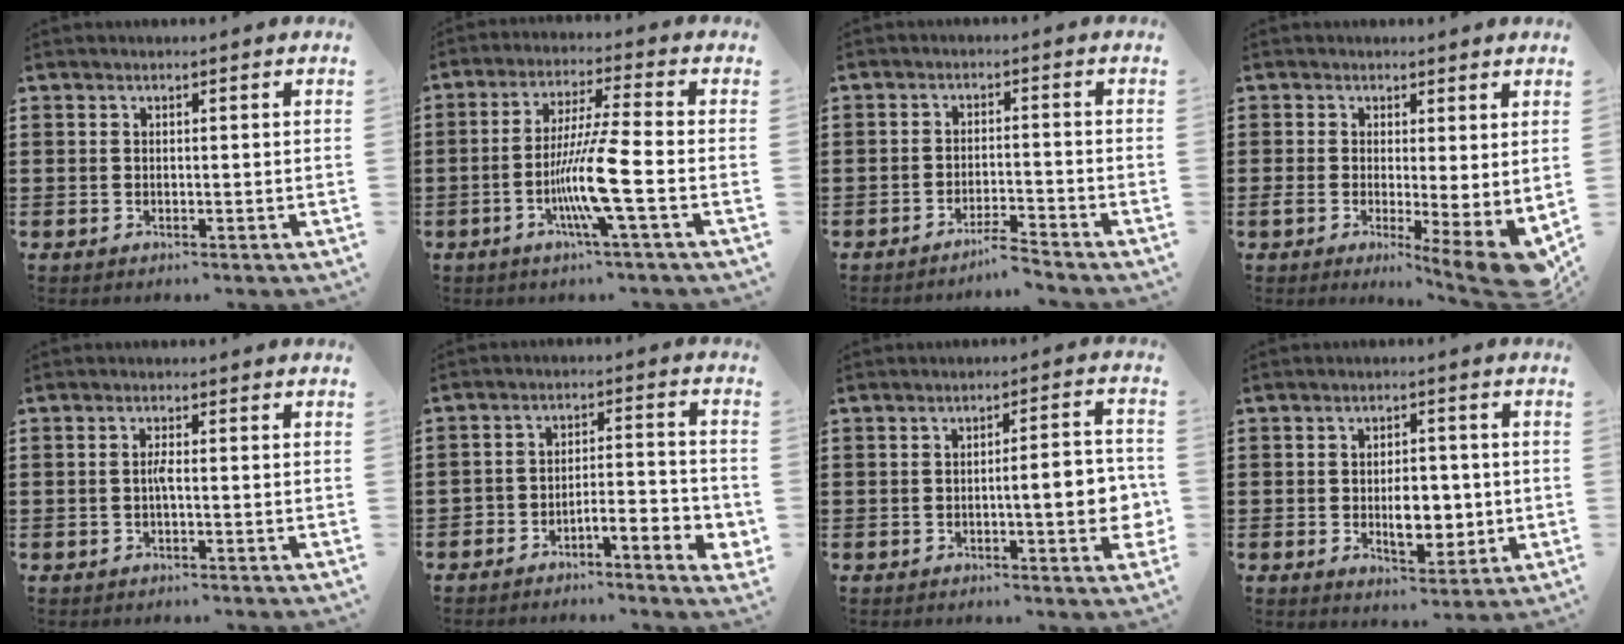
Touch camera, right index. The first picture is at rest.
{"total": 9.8, "force": [-3.3, -0.3, 9.2], "torque": [-0.182, -0.016, -0.067]}
{"total": 3.0, "force": [-2.9, -0.1, 0.7], "torque": [-0.016, 0.000, -0.060]}
{"total": 4.4, "force": [-0.9, 1.5, 4.1], "torque": [-0.062, -0.024, -0.016]}
{"total": 1.7, "force": [-0.5, 0.1, 1.6], "torque": [-0.039, -0.003, -0.012]}
{"total": 4.7, "force": [-4.2, 0.7, 2.1], "torque": [-0.036, 0.000, -0.082]}
{"total": 7.4, "force": [-1.2, 1.6, 7.1], "torque": [-0.095, -0.007, -0.025]}
{"total": 6.3, "force": [-0.9, 3.6, 5.1], "torque": [-0.071, -0.001, -0.021]}